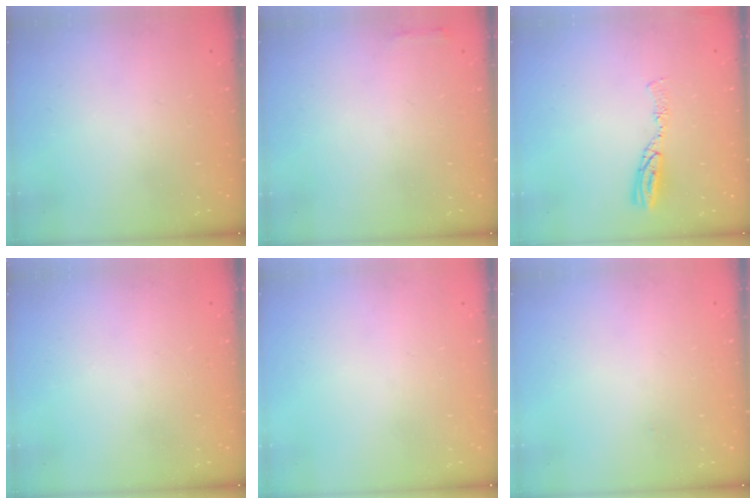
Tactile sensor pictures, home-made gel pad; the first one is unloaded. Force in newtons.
{"total": 2.3, "press": 2.3, "slide": 0.5}
{"total": 6.6, "press": 6.5, "slide": 0.7}
{"total": 0.0}
{"total": 0.0}
{"total": 9.0, "press": 1.4, "slide": 8.9}